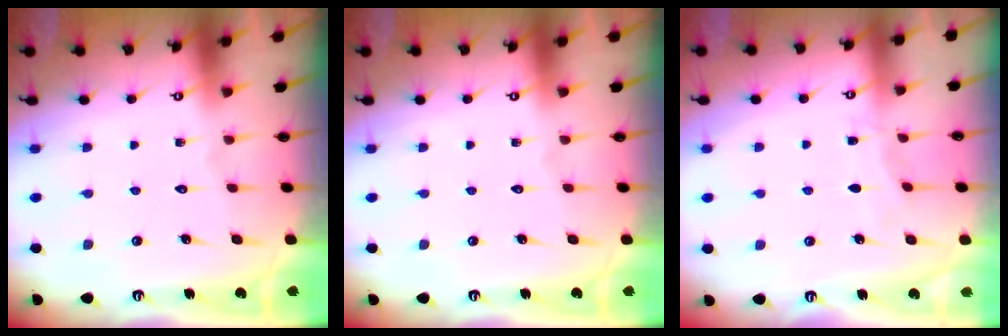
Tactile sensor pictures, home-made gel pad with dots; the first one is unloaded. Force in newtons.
{"total": 0.0}
{"total": 4.4, "press": 4.3, "slide": 0.3}